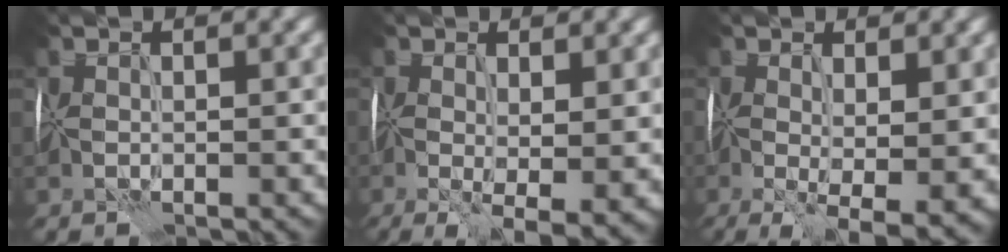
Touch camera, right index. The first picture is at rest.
{"total": 6.4, "force": [-0.9, 2.4, 5.8], "torque": [-0.096, -0.021, -0.011]}
{"total": 8.0, "force": [-1.6, 3.2, 7.2], "torque": [-0.119, -0.023, -0.014]}